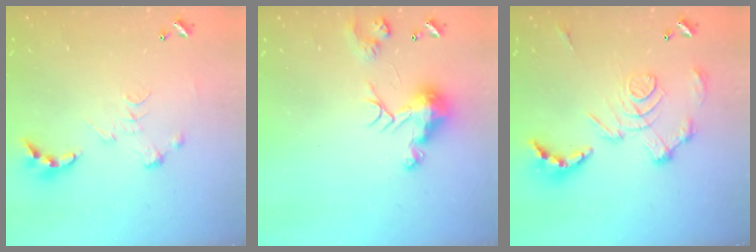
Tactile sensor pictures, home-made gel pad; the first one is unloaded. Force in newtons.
{"total": 8.7, "press": 8.6, "slide": 0.2}
{"total": 3.4, "press": 2.7, "slide": 2.0}